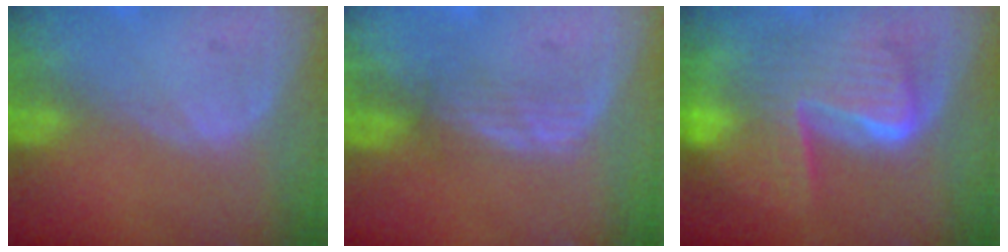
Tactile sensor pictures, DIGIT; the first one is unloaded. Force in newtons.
{"total": 2.4, "press": 2.3, "slide": 0.6}
{"total": 9.9, "press": 9.9, "slide": 1.0}